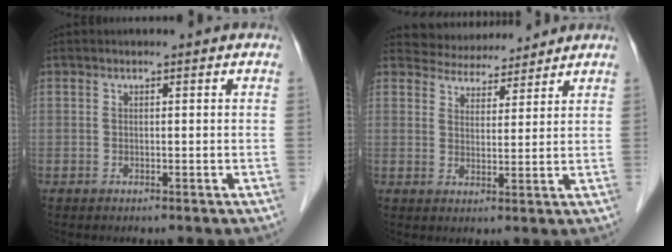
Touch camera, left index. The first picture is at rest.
{"total": 6.5, "force": [6.3, 1.7, 0.2], "torque": [-0.006, 0.015, 0.095]}